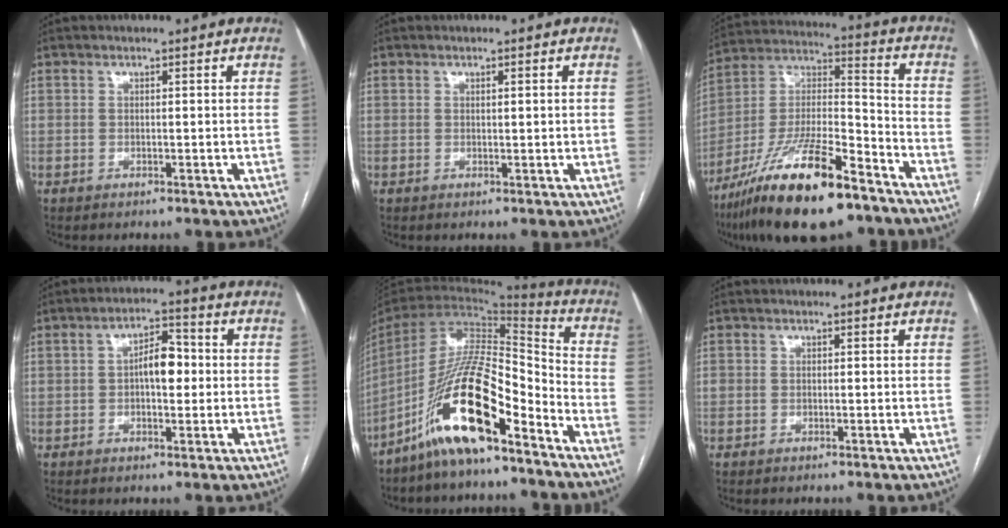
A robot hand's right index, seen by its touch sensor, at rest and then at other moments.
{"total": 1.0, "force": [0.2, 0.1, 1.0], "torque": [-0.020, 0.002, 0.003]}
{"total": 22.0, "force": [-14.6, 4.5, 15.8], "torque": [-0.296, -0.017, -0.258]}
{"total": 5.8, "force": [0.0, 2.6, 5.2], "torque": [-0.084, 0.018, -0.002]}
{"total": 17.3, "force": [-10.8, 3.1, 13.1], "torque": [-0.263, 0.002, -0.198]}
{"total": 0.7, "force": [-0.1, 0.6, 0.4], "torque": [-0.004, 0.005, 0.001]}